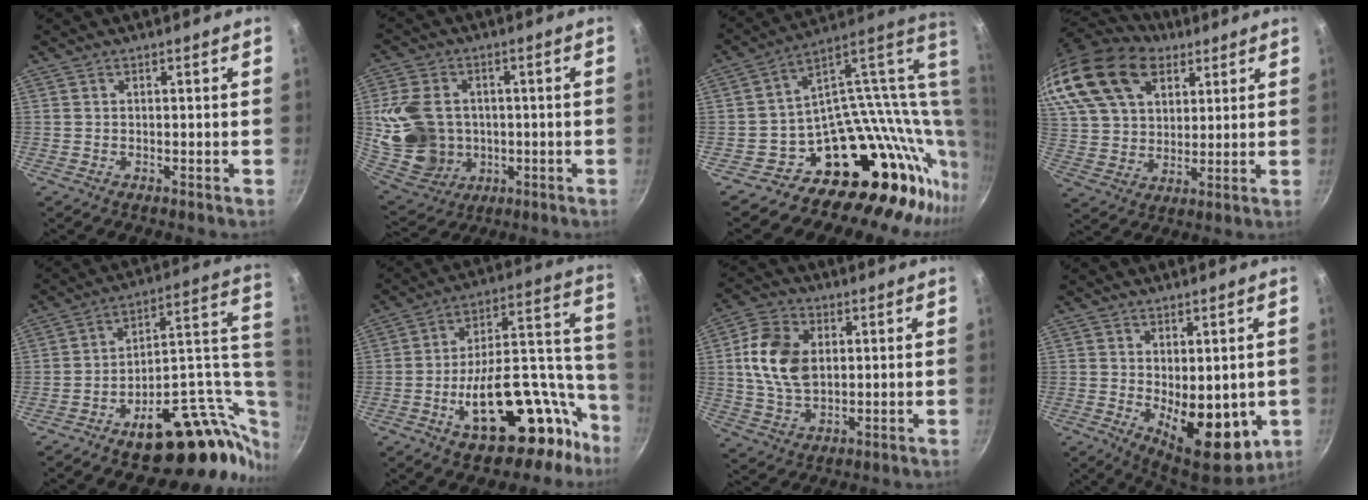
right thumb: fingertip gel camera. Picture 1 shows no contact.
{"total": 16.0, "force": [0.2, 12.9, 9.5], "torque": [-0.177, 0.003, 0.023]}
{"total": 23.8, "force": [5.4, 17.0, 15.8], "torque": [-0.193, -0.037, 0.074]}
{"total": 22.5, "force": [13.2, 14.0, 11.8], "torque": [-0.229, -0.009, 0.248]}
{"total": 25.7, "force": [-4.4, 14.5, 20.8], "torque": [-0.228, 0.042, -0.044]}
{"total": 27.9, "force": [-13.2, 14.0, 20.3], "torque": [-0.220, 0.104, -0.186]}
{"total": 12.2, "force": [2.1, 8.3, 8.7], "torque": [-0.149, 0.000, 0.037]}
{"total": 12.9, "force": [-1.4, 6.5, 11.0], "torque": [-0.129, -0.027, -0.004]}